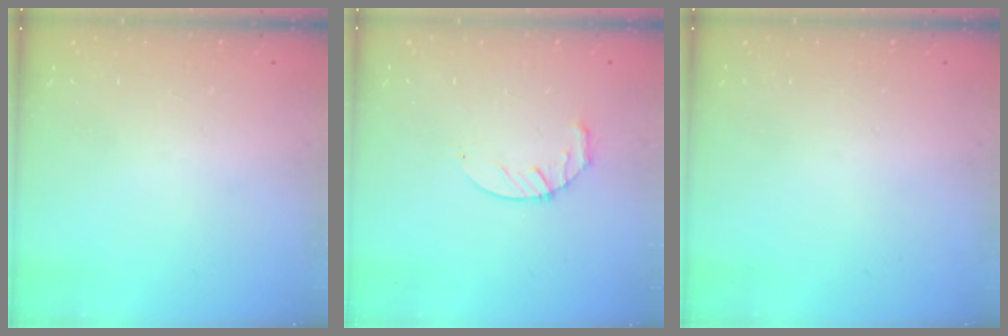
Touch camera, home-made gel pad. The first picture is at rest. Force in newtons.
{"total": 6.8, "press": 6.8, "slide": 0.8}
{"total": 0.0}